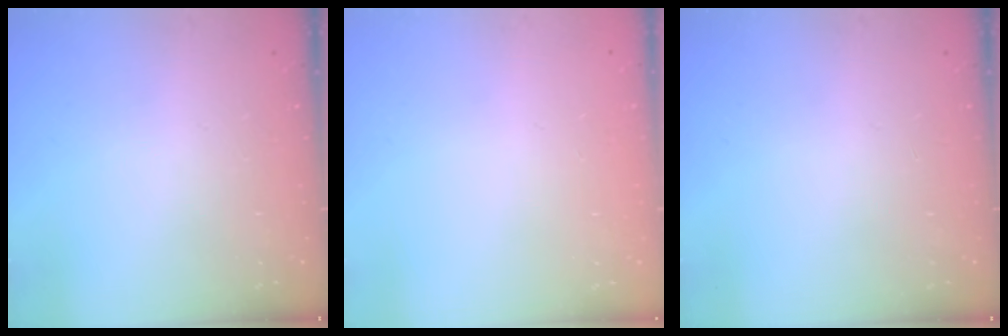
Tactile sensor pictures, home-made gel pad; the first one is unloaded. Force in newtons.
{"total": 0.0}
{"total": 0.0}